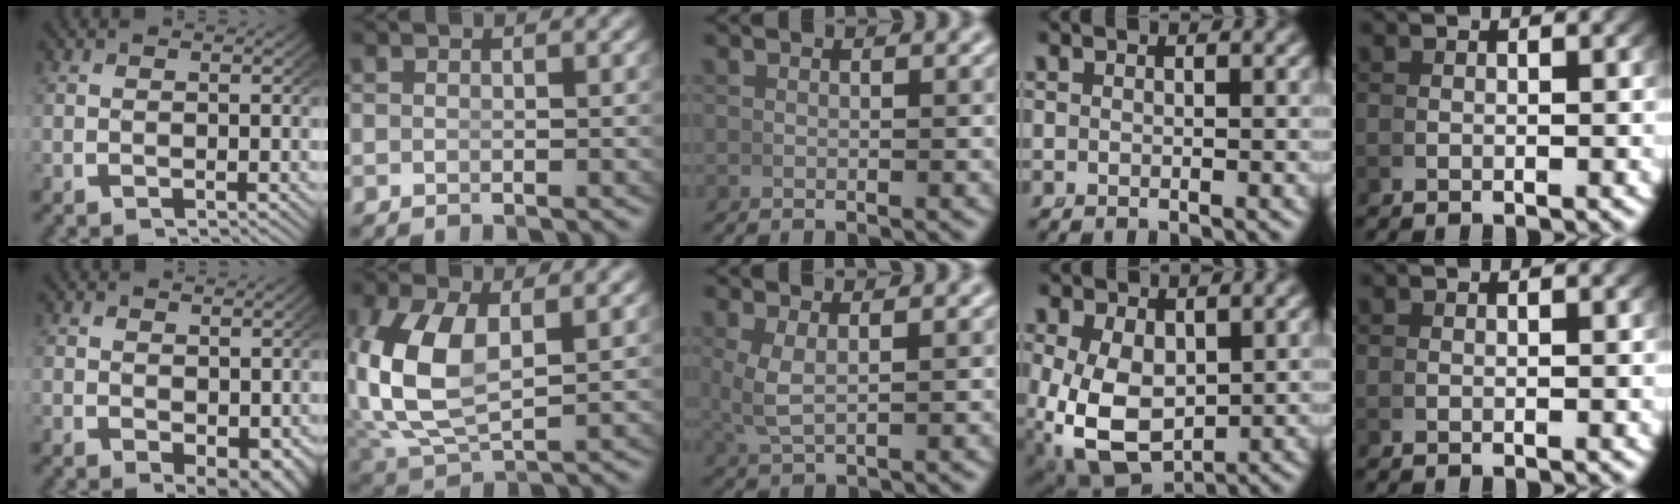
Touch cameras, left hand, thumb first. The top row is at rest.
{"thumb": {"total": 3.1, "force": [0.2, 1.9, 2.4], "torque": [-0.033, -0.024, 0.021]}, "index": {"total": 7.5, "force": [0.6, 4.7, 5.8], "torque": [-0.160, -0.032, 0.038]}, "middle": {"total": 2.6, "force": [0.7, 1.1, 2.2], "torque": [-0.057, -0.004, 0.023]}, "ring": {"total": 10.2, "force": [-3.0, 8.0, 5.5], "torque": [-0.153, -0.078, -0.018]}}